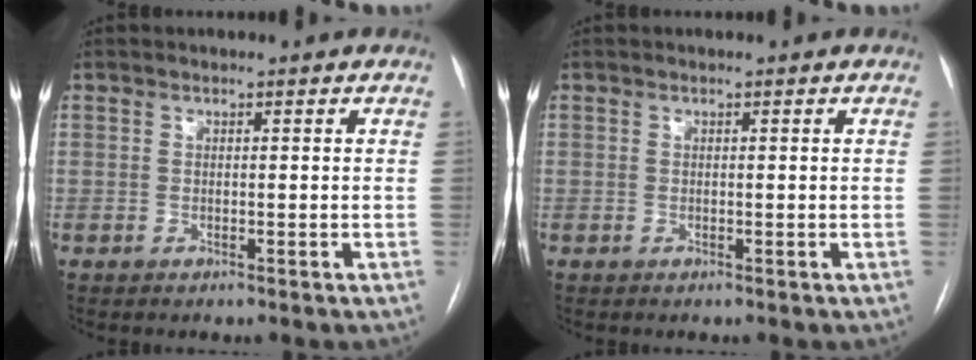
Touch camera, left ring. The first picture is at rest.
{"total": 0.0}